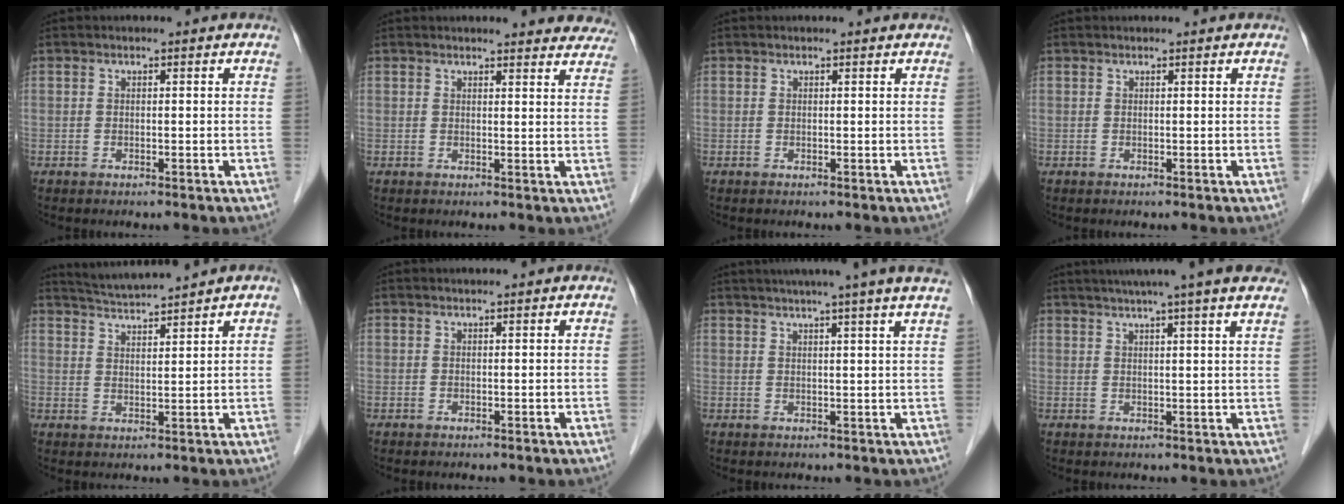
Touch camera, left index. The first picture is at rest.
{"total": 13.4, "force": [12.8, 2.4, 3.3], "torque": [-0.011, -0.017, 0.122]}
{"total": 1.6, "force": [1.6, 0.2, 0.3], "torque": [-0.011, 0.016, 0.016]}
{"total": 1.0, "force": [1.0, 0.0, 0.2], "torque": [-0.005, 0.015, 0.018]}
{"total": 5.2, "force": [4.9, -1.3, 1.2], "torque": [-0.030, 0.010, 0.093]}
{"total": 0.5, "force": [0.5, 0.0, 0.2], "torque": [-0.007, 0.004, 0.008]}
{"total": 11.7, "force": [9.5, -1.7, 6.7], "torque": [-0.099, 0.010, 0.107]}
{"total": 13.2, "force": [10.8, -0.9, 7.5], "torque": [-0.117, 0.026, 0.126]}